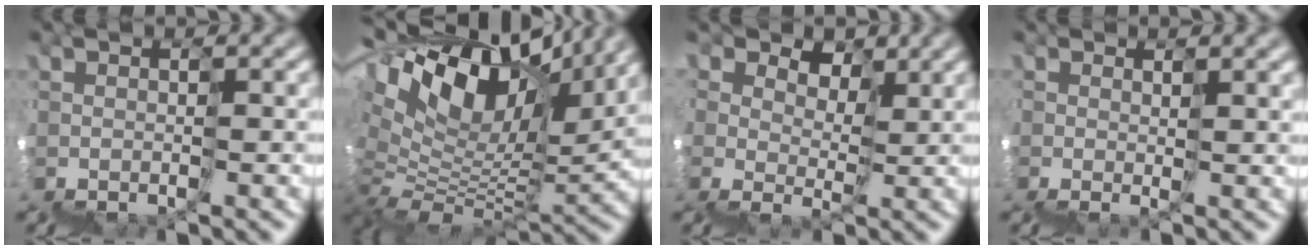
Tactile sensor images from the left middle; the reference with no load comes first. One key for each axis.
{"total": 10.6, "fx": 7.5, "fy": 4.0, "fz": 6.3, "tx": -0.116, "ty": 0.051, "tz": 0.126}
{"total": 4.1, "fx": 3.1, "fy": 2.7, "fz": 0.4, "tx": 0.010, "ty": 0.019, "tz": 0.063}
{"total": 2.9, "fx": 1.5, "fy": 0.7, "fz": 2.4, "tx": -0.030, "ty": 0.007, "tz": 0.032}